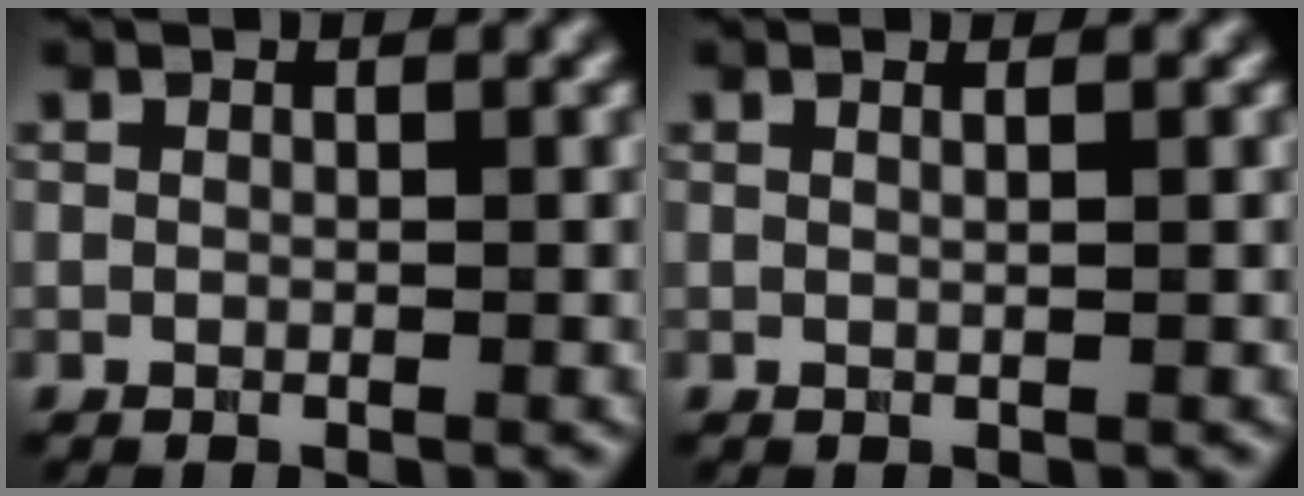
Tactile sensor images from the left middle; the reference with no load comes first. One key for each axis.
{"total": 1.4, "fx": 0.7, "fy": 0.7, "fz": 1.0, "tx": -0.001, "ty": 0.000, "tz": -0.009}